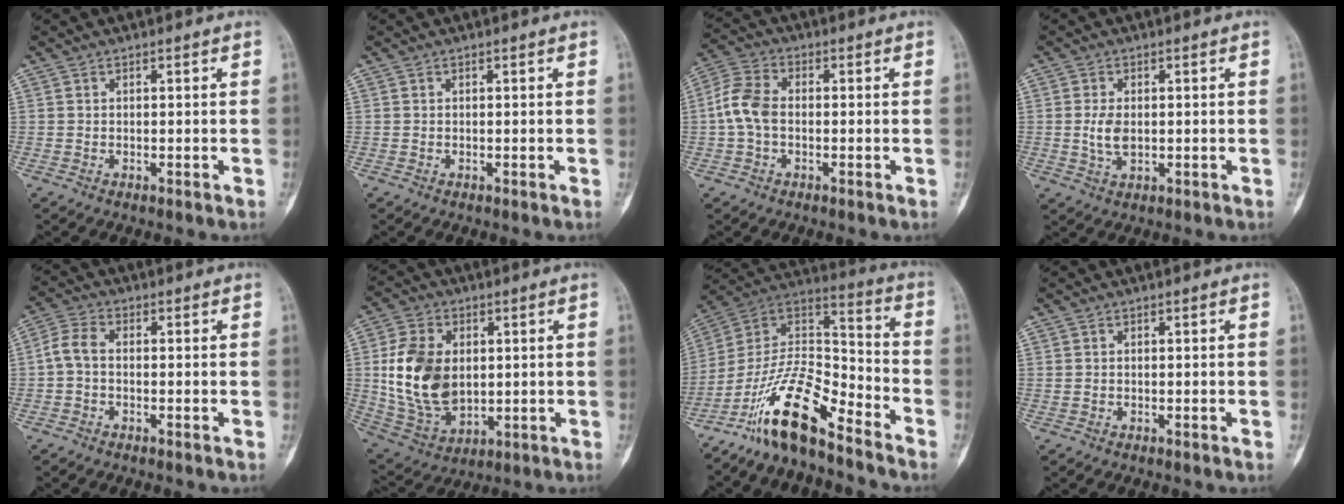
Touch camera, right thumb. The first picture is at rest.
{"total": 0.0}
{"total": 7.0, "force": [-0.7, 4.6, 5.2], "torque": [-0.109, 0.019, -0.024]}
{"total": 4.0, "force": [0.0, 2.3, 3.3], "torque": [-0.065, -0.004, 0.001]}
{"total": 4.1, "force": [-0.6, 2.6, 3.2], "torque": [-0.067, 0.014, -0.022]}
{"total": 16.1, "force": [1.5, 10.8, 11.9], "torque": [-0.209, -0.011, 0.040]}
{"total": 16.4, "force": [-12.0, 4.7, 10.2], "torque": [-0.177, 0.096, -0.228]}
{"total": 0.0}